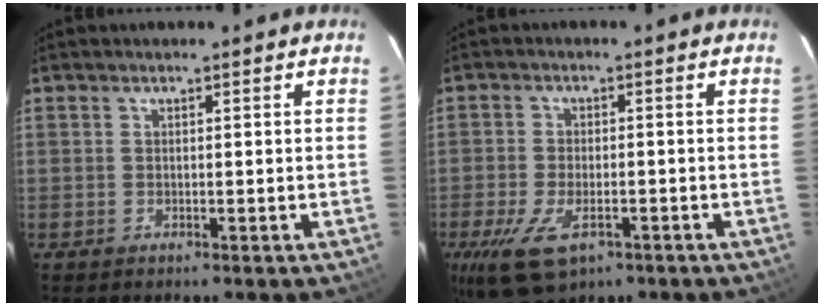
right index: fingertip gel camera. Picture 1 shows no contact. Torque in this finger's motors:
{"motor_torque": [1.05, -0.96, 0.61, 0.13]}